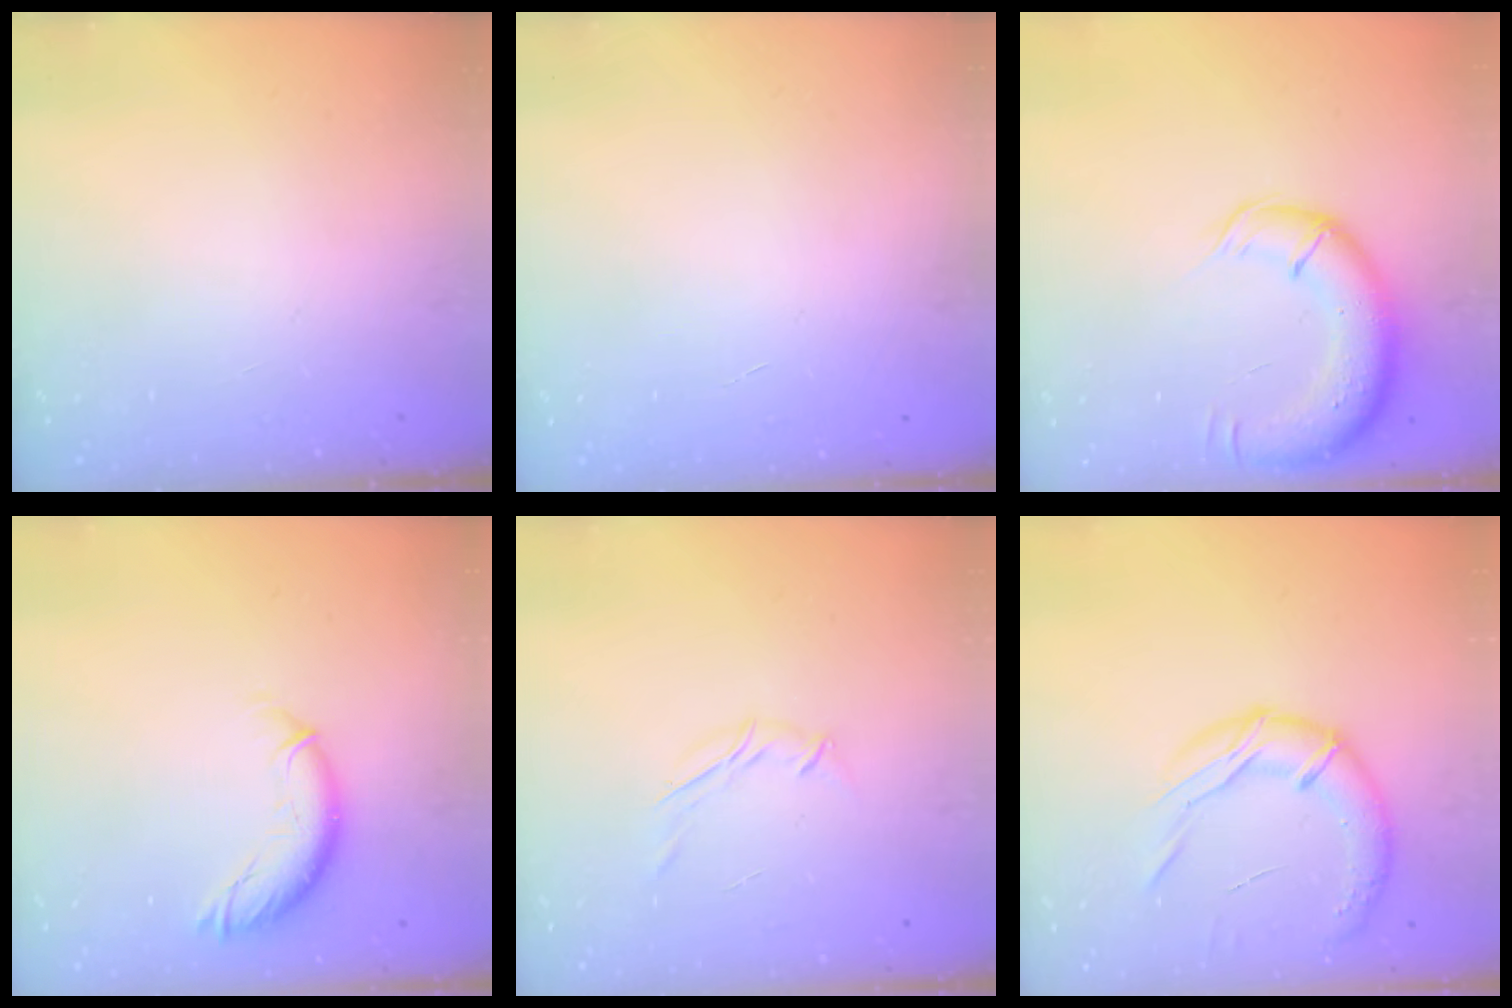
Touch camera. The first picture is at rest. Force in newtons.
{"total": 0.0}
{"total": 15.0, "press": 14.6, "slide": 3.6}
{"total": 10.1, "press": 10.1, "slide": 0.6}
{"total": 3.9, "press": 3.7, "slide": 1.0}
{"total": 16.7, "press": 16.5, "slide": 2.7}